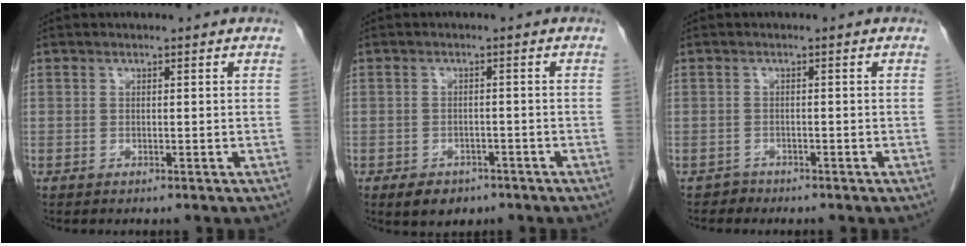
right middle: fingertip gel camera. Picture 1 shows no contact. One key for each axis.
{"total": 4.4, "fx": -3.0, "fy": 2.8, "fz": 1.8, "tx": -0.027, "ty": 0.000, "tz": -0.037}
{"total": 1.1, "fx": -0.9, "fy": 0.5, "fz": -0.5, "tx": 0.006, "ty": 0.001, "tz": -0.019}